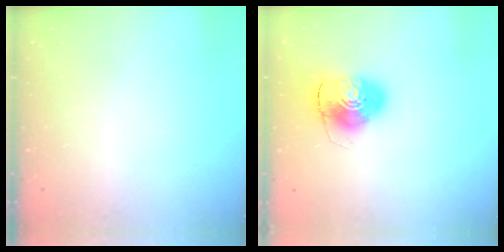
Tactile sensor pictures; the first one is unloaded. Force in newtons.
{"total": 9.4, "press": 9.2, "slide": 1.5}